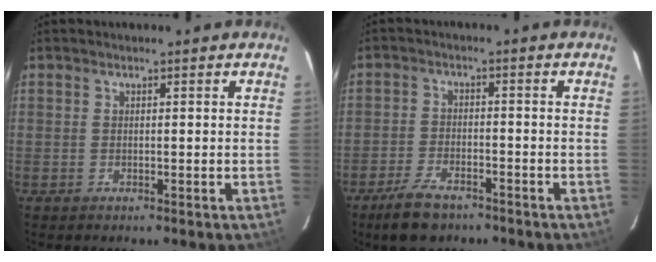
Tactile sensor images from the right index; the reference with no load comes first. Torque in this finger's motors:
{"motor_torque": [0.25, -0.31, -0.04, -0.01]}